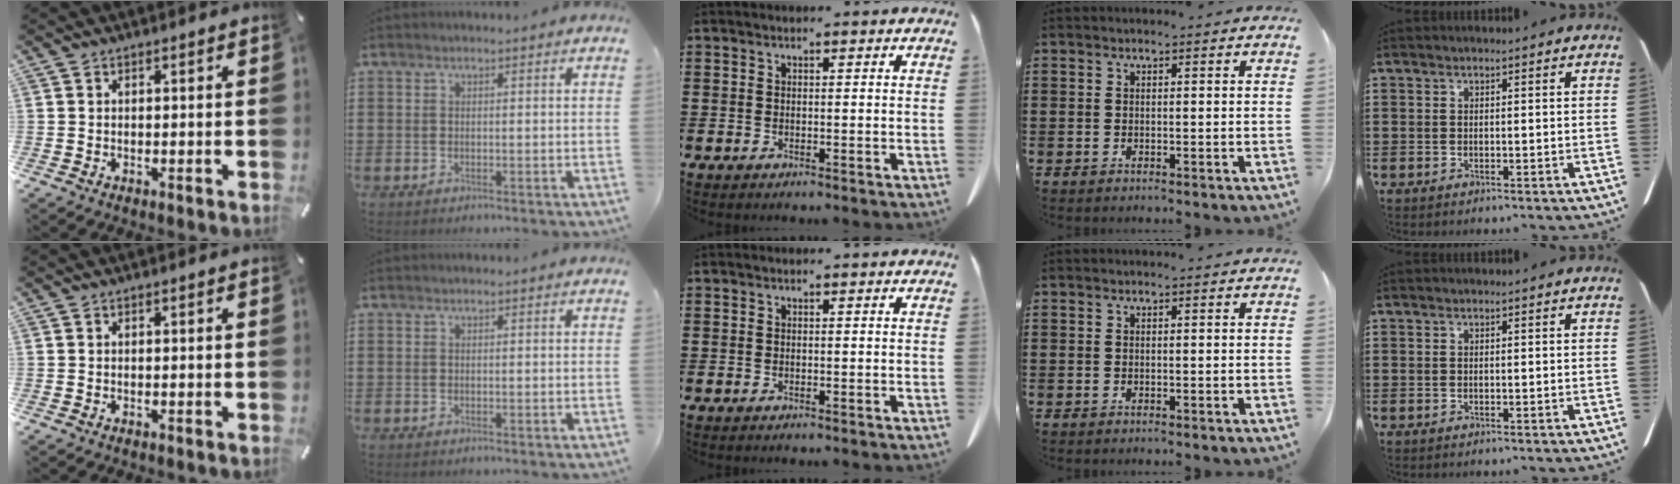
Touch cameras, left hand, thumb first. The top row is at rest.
{}